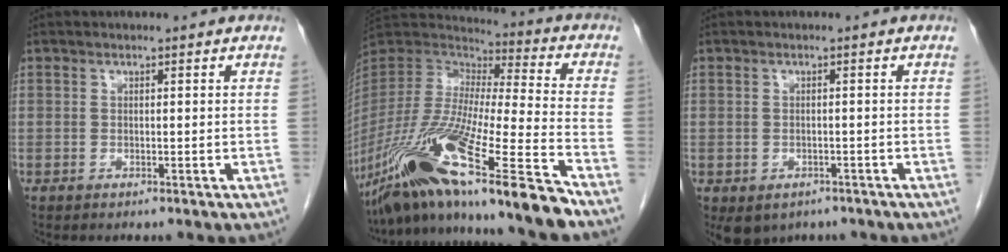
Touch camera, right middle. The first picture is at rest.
{"total": 25.0, "force": [-17.1, 0.1, 18.1], "torque": [-0.341, -0.059, -0.316]}
{"total": 6.0, "force": [-3.9, 4.2, 1.9], "torque": [-0.030, 0.006, -0.048]}